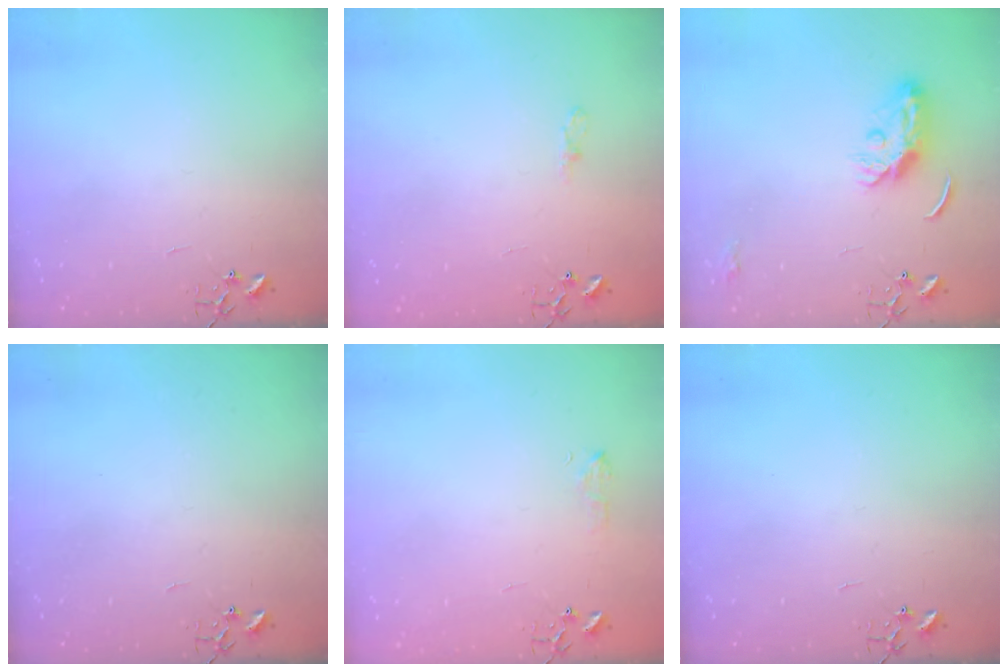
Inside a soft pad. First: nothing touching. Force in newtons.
{"total": 5.0, "press": 4.9, "slide": 0.6}
{"total": 7.7, "press": 7.7, "slide": 0.2}
{"total": 0.0}
{"total": 6.0, "press": 6.0, "slide": 0.6}
{"total": 0.0}